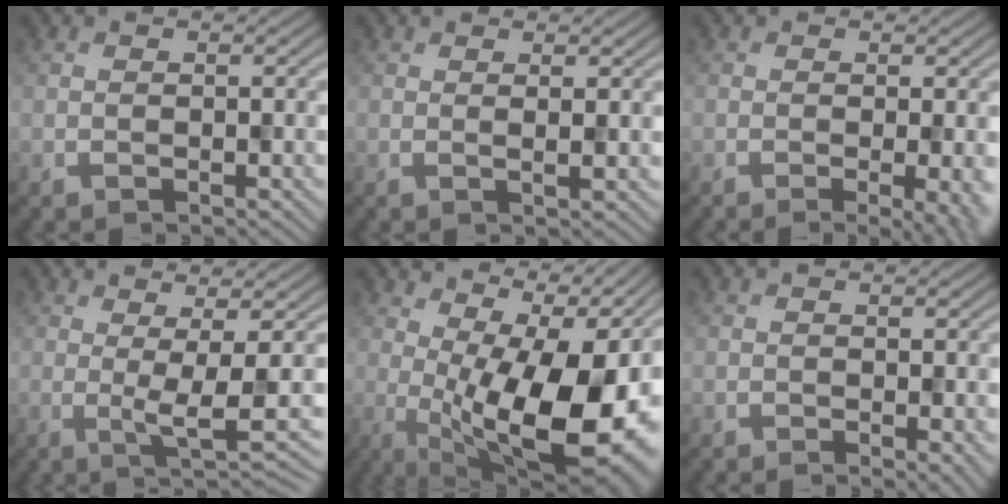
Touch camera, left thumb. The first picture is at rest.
{"total": 1.5, "force": [0.8, 0.1, 1.2], "torque": [-0.014, 0.002, 0.010]}
{"total": 6.5, "force": [-2.4, 1.8, 5.8], "torque": [-0.072, -0.002, -0.020]}
{"total": 4.3, "force": [0.6, 0.5, 4.2], "torque": [-0.070, -0.003, 0.013]}
{"total": 17.3, "force": [0.9, 7.1, 15.8], "torque": [-0.203, -0.009, 0.022]}
{"total": 3.0, "force": [-1.2, 0.6, 2.6], "torque": [-0.043, 0.001, -0.009]}